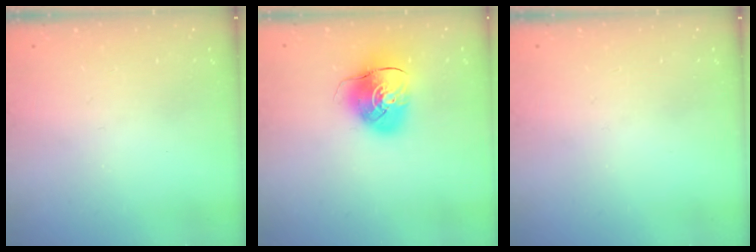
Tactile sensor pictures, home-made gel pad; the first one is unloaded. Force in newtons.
{"total": 9.7, "press": 9.6, "slide": 1.4}
{"total": 0.0}